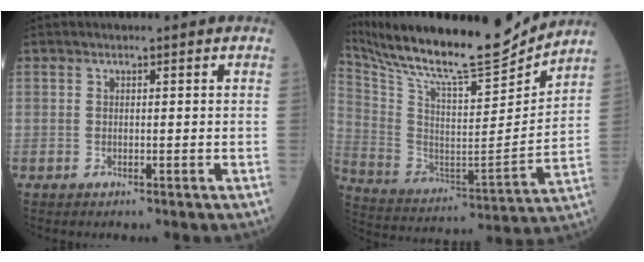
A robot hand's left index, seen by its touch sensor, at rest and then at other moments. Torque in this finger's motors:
{"motor_torque": [0.94, -1.19, 0.17, 0.06]}